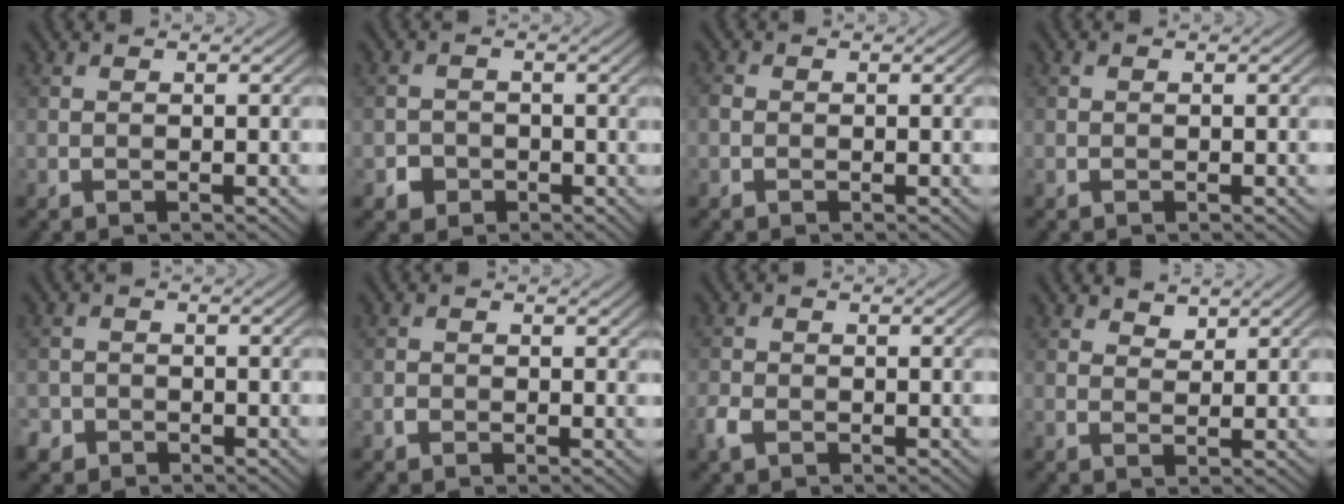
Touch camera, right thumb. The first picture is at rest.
{"total": 2.3, "force": [-1.0, 2.0, 0.5], "torque": [-0.002, 0.000, -0.023]}
{"total": 0.9, "force": [-0.4, 0.7, 0.4], "torque": [-0.008, 0.000, -0.013]}
{"total": 0.0}
{"total": 2.4, "force": [-1.6, 1.7, 0.4], "torque": [-0.011, -0.005, -0.040]}
{"total": 1.2, "force": [-0.4, 1.0, 0.5], "torque": [-0.010, -0.003, -0.014]}
{"total": 2.3, "force": [-1.3, 1.5, 1.2], "torque": [-0.032, -0.004, -0.036]}
{"total": 2.0, "force": [1.7, 0.8, 0.7], "torque": [-0.015, -0.001, 0.032]}